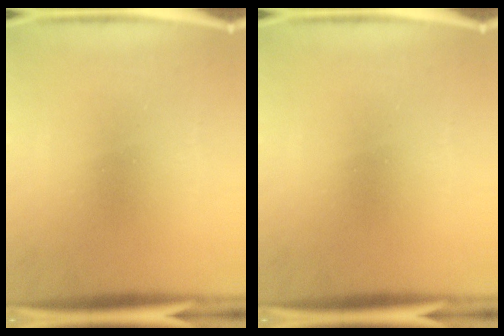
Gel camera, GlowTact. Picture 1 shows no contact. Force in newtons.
{"total": 0.0}